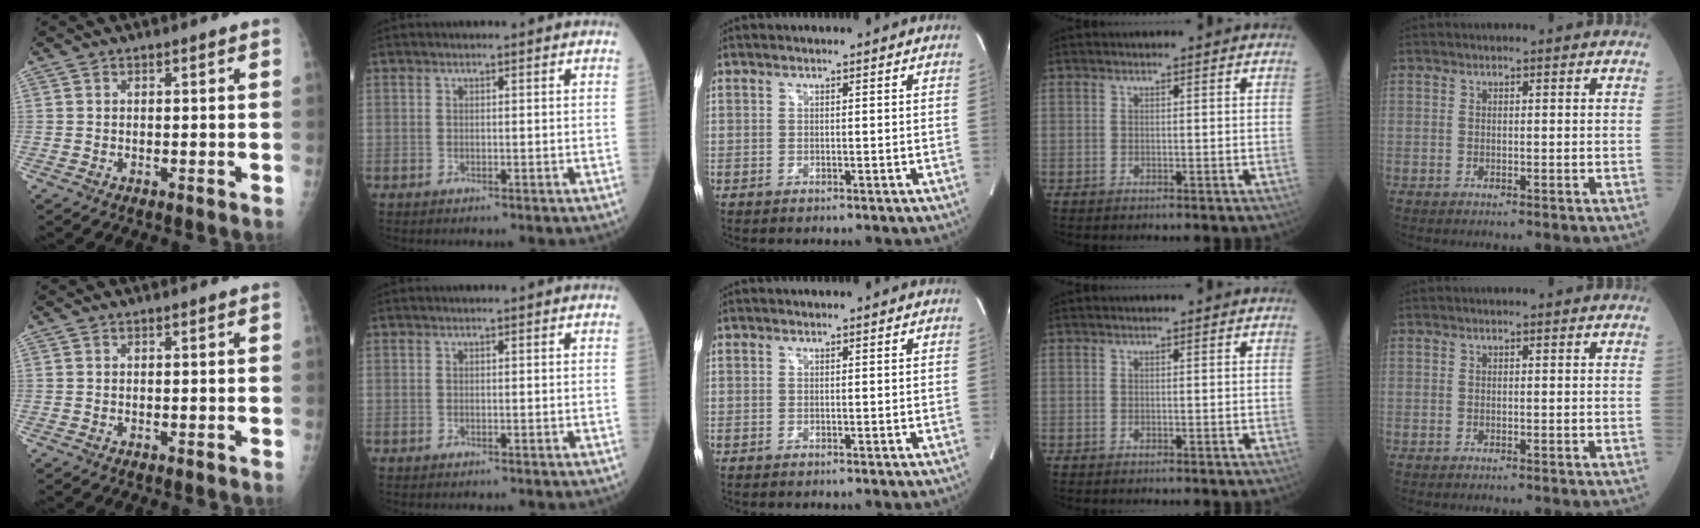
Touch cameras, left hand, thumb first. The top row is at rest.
{}